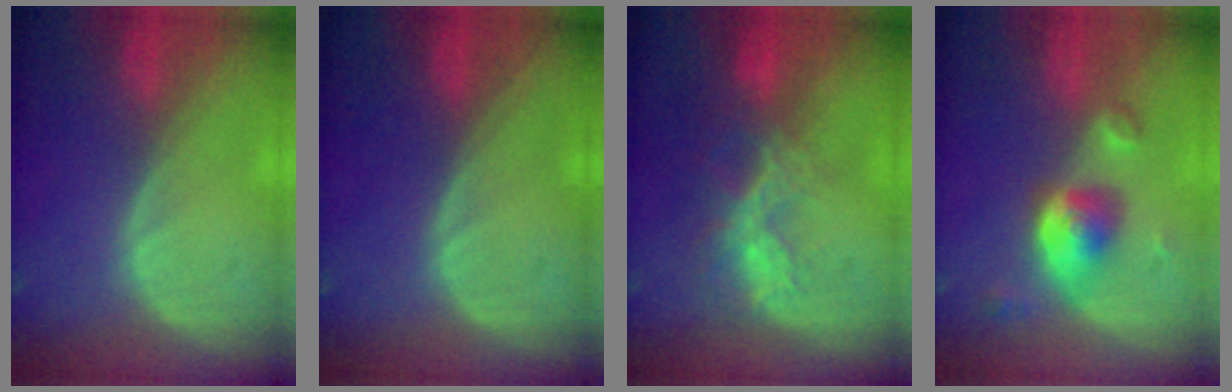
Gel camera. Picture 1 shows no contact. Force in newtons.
{"total": 0.0}
{"total": 6.8, "press": 5.8, "slide": 3.4}
{"total": 5.5, "press": 5.4, "slide": 1.0}